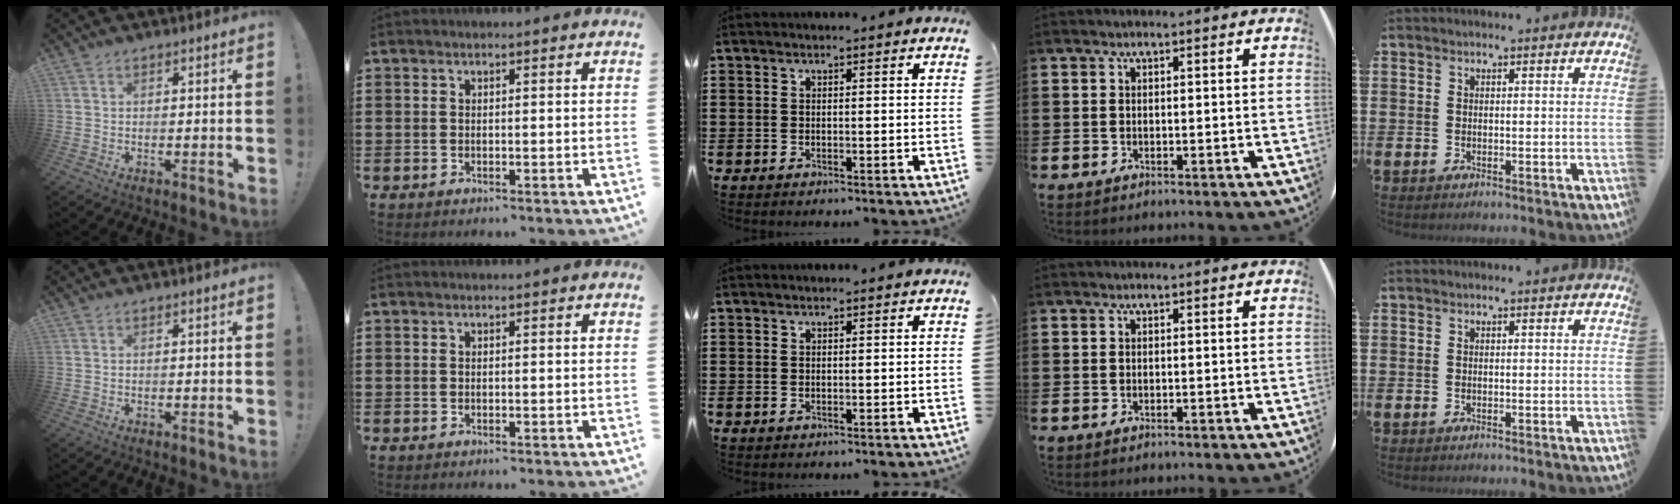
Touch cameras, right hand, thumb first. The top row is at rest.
{}